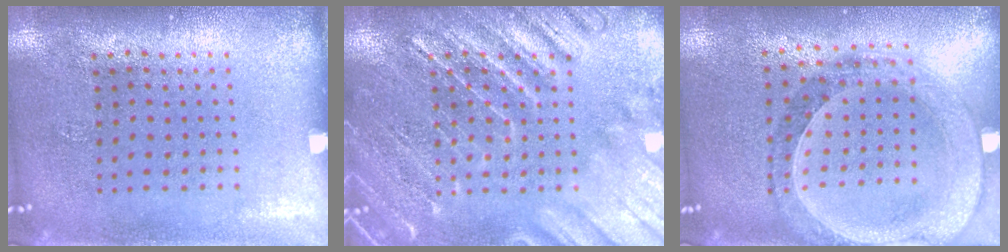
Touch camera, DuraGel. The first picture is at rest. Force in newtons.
{"total": 4.9, "press": 4.9, "slide": 0.7}
{"total": 1.5, "press": 1.5, "slide": 0.3}